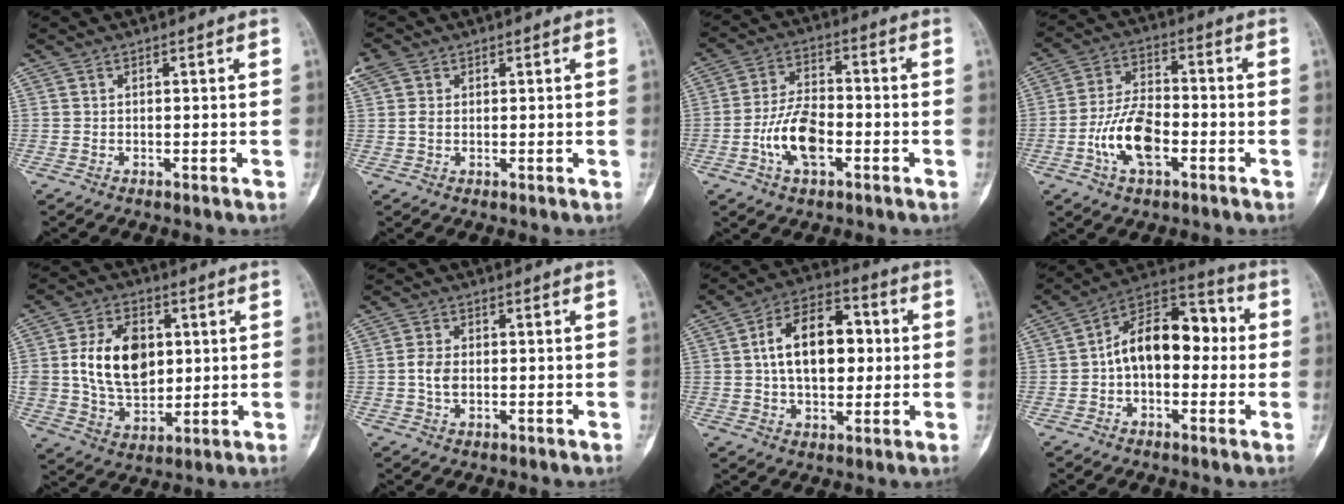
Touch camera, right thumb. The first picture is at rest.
{"total": 4.0, "force": [1.6, 2.9, 2.2], "torque": [-0.055, 0.012, 0.036]}
{"total": 10.1, "force": [-3.2, 5.2, 8.0], "torque": [-0.143, 0.021, -0.064]}
{"total": 11.1, "force": [-3.6, 5.7, 8.8], "torque": [-0.160, 0.024, -0.071]}
{"total": 15.1, "force": [2.4, 10.4, 10.8], "torque": [-0.152, -0.009, 0.049]}
{"total": 3.6, "force": [-0.4, 2.4, 2.7], "torque": [-0.050, 0.004, -0.013]}
{"total": 15.4, "force": [1.6, 9.4, 12.1], "torque": [-0.168, 0.022, 0.020]}
{"total": 14.9, "force": [-0.1, 9.2, 11.7], "torque": [-0.149, 0.048, -0.019]}